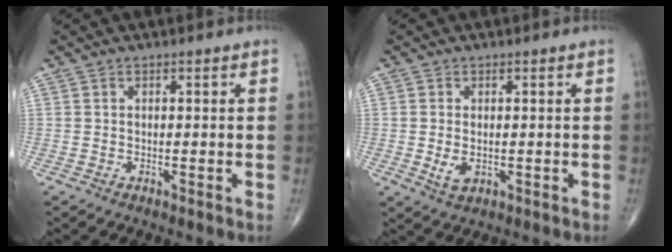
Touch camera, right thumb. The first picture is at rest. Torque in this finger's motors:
{"motor_torque": [-0.35, 0.13, 0.25, 0.42, 0.12]}